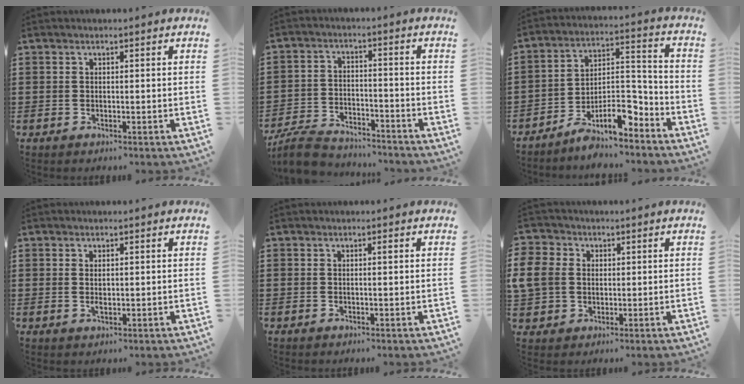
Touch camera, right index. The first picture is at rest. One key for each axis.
{"total": 6.3, "fx": -6.0, "fy": 1.3, "fz": 1.6, "tx": -0.049, "ty": 0.005, "tz": -0.120}
{"total": 9.0, "fx": -6.3, "fy": 3.6, "fz": 5.3, "tx": -0.096, "ty": 0.007, "tz": -0.119}
{"total": 1.6, "fx": 0.0, "fy": 0.5, "fz": 1.5, "tx": -0.030, "ty": 0.000, "tz": 0.000}
{"total": 0.6, "fx": -0.1, "fy": -0.1, "fz": 0.5, "tx": -0.010, "ty": -0.004, "tz": -0.002}
{"total": 5.7, "fx": 0.3, "fy": 5.1, "fz": 2.5, "tx": -0.091, "ty": 0.006, "tz": 0.000}